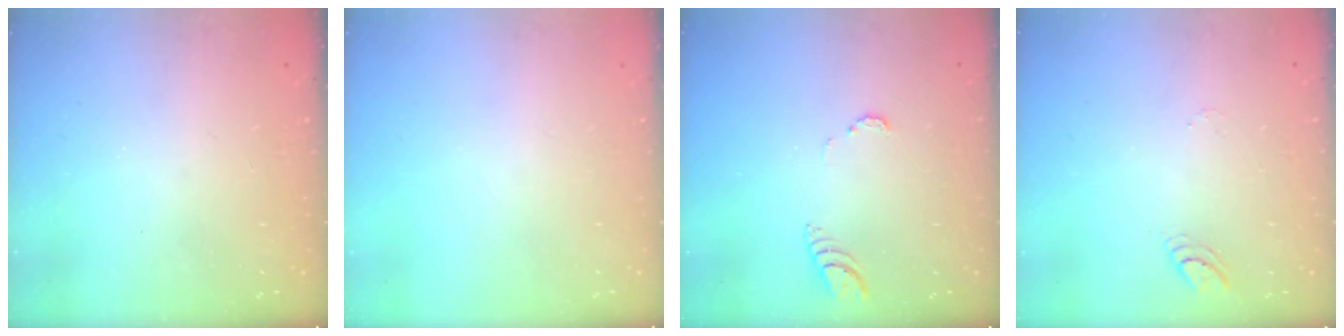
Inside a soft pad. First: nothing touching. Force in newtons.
{"total": 0.0}
{"total": 3.3, "press": 3.3, "slide": 0.4}
{"total": 4.5, "press": 4.5, "slide": 0.5}